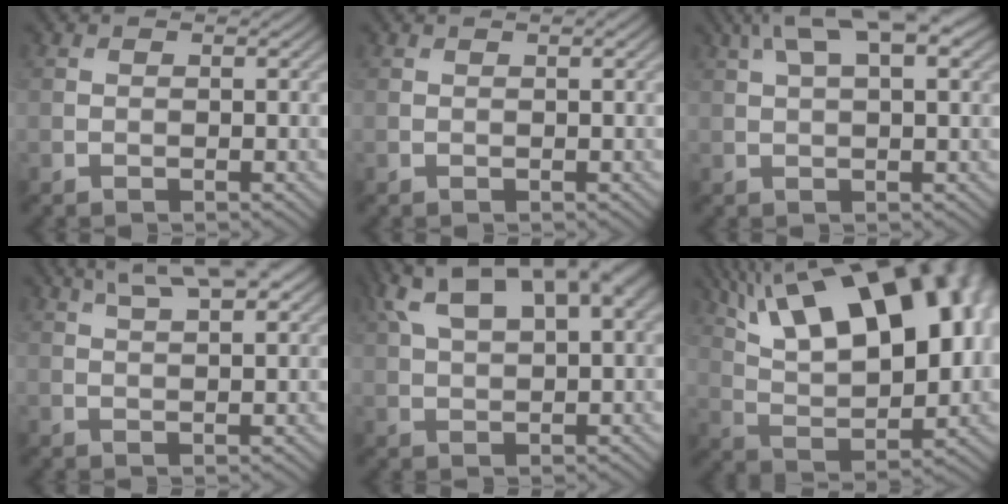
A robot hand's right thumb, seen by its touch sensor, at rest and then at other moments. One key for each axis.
{"total": 0.8, "fx": 0.4, "fy": -0.1, "fz": 0.7, "tx": -0.010, "ty": 0.001, "tz": 0.007}
{"total": 8.0, "fx": 3.8, "fy": 2.7, "fz": 6.5, "tx": -0.115, "ty": 0.017, "tz": 0.065}
{"total": 6.7, "fx": 4.3, "fy": 1.8, "fz": 4.8, "tx": -0.074, "ty": 0.014, "tz": 0.066}
{"total": 14.9, "fx": 7.9, "fy": 6.4, "fz": 10.9, "tx": -0.224, "ty": 0.032, "tz": 0.131}
{"total": 20.3, "fx": 9.4, "fy": 9.0, "fz": 15.5, "tx": -0.253, "ty": 0.061, "tz": 0.140}